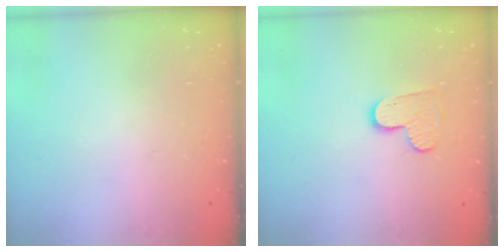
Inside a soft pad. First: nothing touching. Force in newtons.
{"total": 6.9, "press": 6.9, "slide": 0.5}